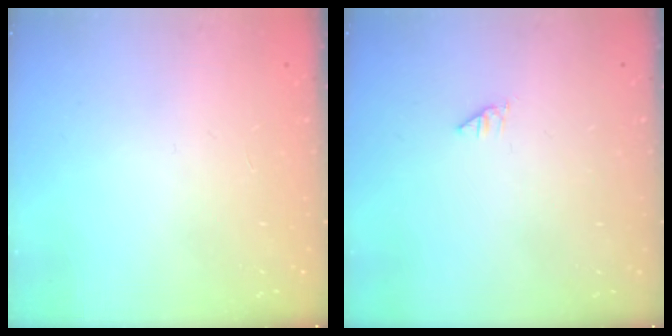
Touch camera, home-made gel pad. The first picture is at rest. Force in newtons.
{"total": 0.0}